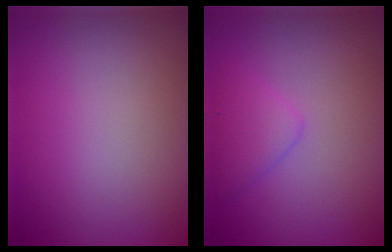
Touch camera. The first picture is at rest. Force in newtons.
{"total": 1.9, "press": 1.9, "slide": 0.0}